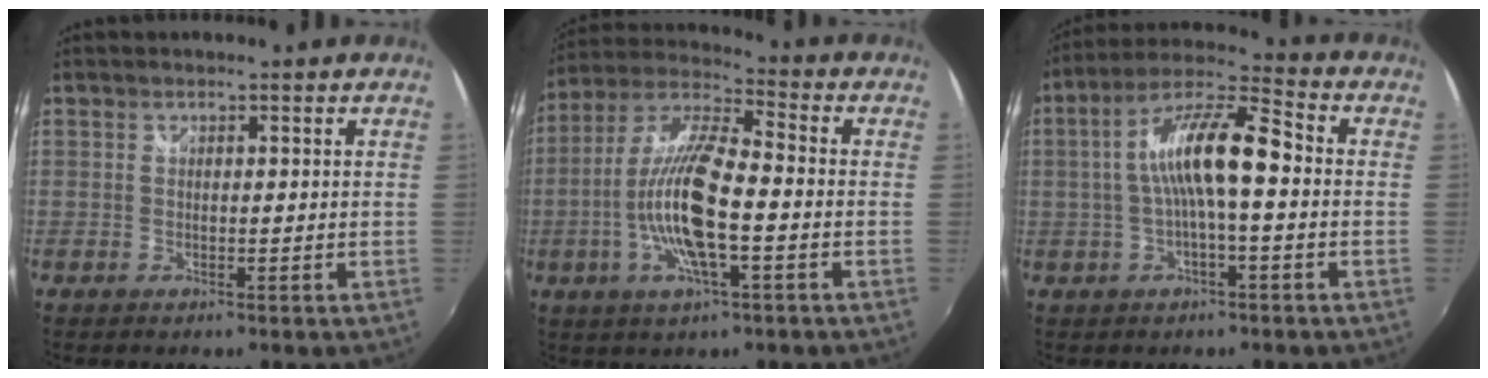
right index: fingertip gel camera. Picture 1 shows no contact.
{"total": 15.0, "force": [-3.5, 3.6, 14.1], "torque": [-0.281, -0.005, -0.070]}
{"total": 11.9, "force": [-0.7, 2.8, 11.5], "torque": [-0.219, 0.025, -0.014]}